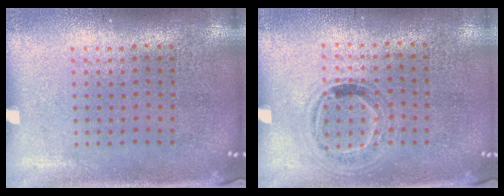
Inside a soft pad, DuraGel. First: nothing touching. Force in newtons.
{"total": 1.0, "press": 0.8, "slide": 0.6}